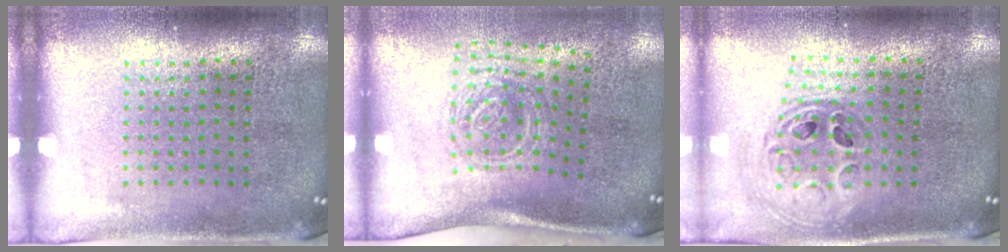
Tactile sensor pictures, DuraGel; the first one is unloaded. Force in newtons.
{"total": 1.9, "press": 1.3, "slide": 1.4}
{"total": 1.0, "press": 1.0, "slide": 0.3}